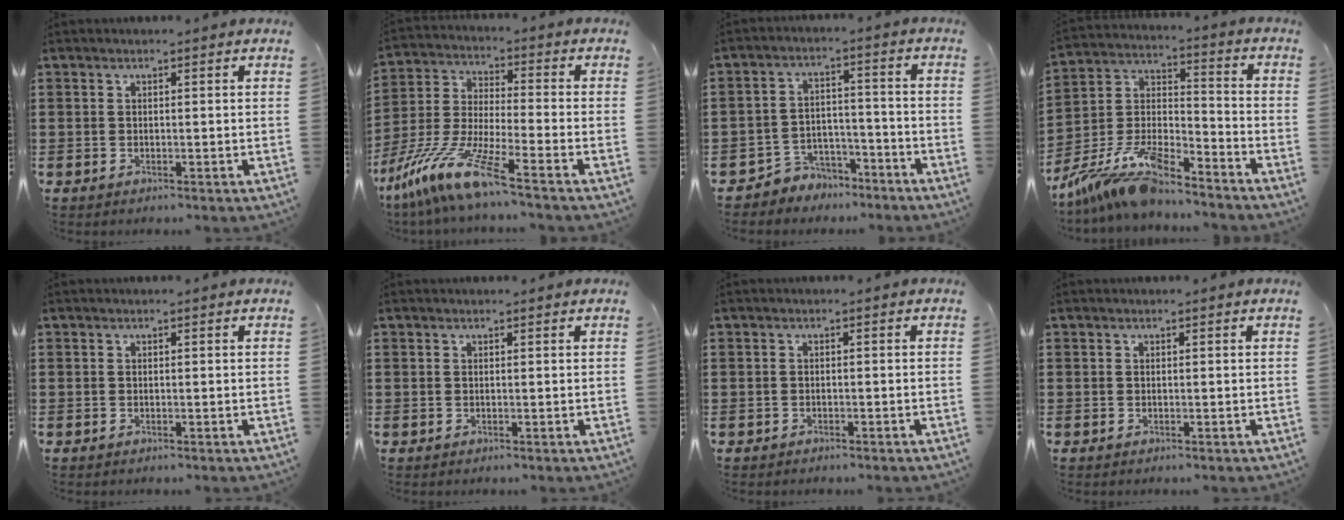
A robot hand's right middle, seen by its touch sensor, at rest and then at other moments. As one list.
[{"total": 11.7, "force": [-9.1, 0.2, 7.4], "torque": [-0.171, -0.005, -0.188]}, {"total": 4.7, "force": [-4.3, 1.8, 0.0], "torque": [-0.010, 0.008, -0.091]}, {"total": 11.4, "force": [-10.0, 1.9, 5.2], "torque": [-0.113, 0.014, -0.200]}, {"total": 0.0}, {"total": 0.0}, {"total": 0.9, "force": [-0.8, 0.4, 0.0], "torque": [-0.002, 0.002, -0.019]}, {"total": 0.0}]